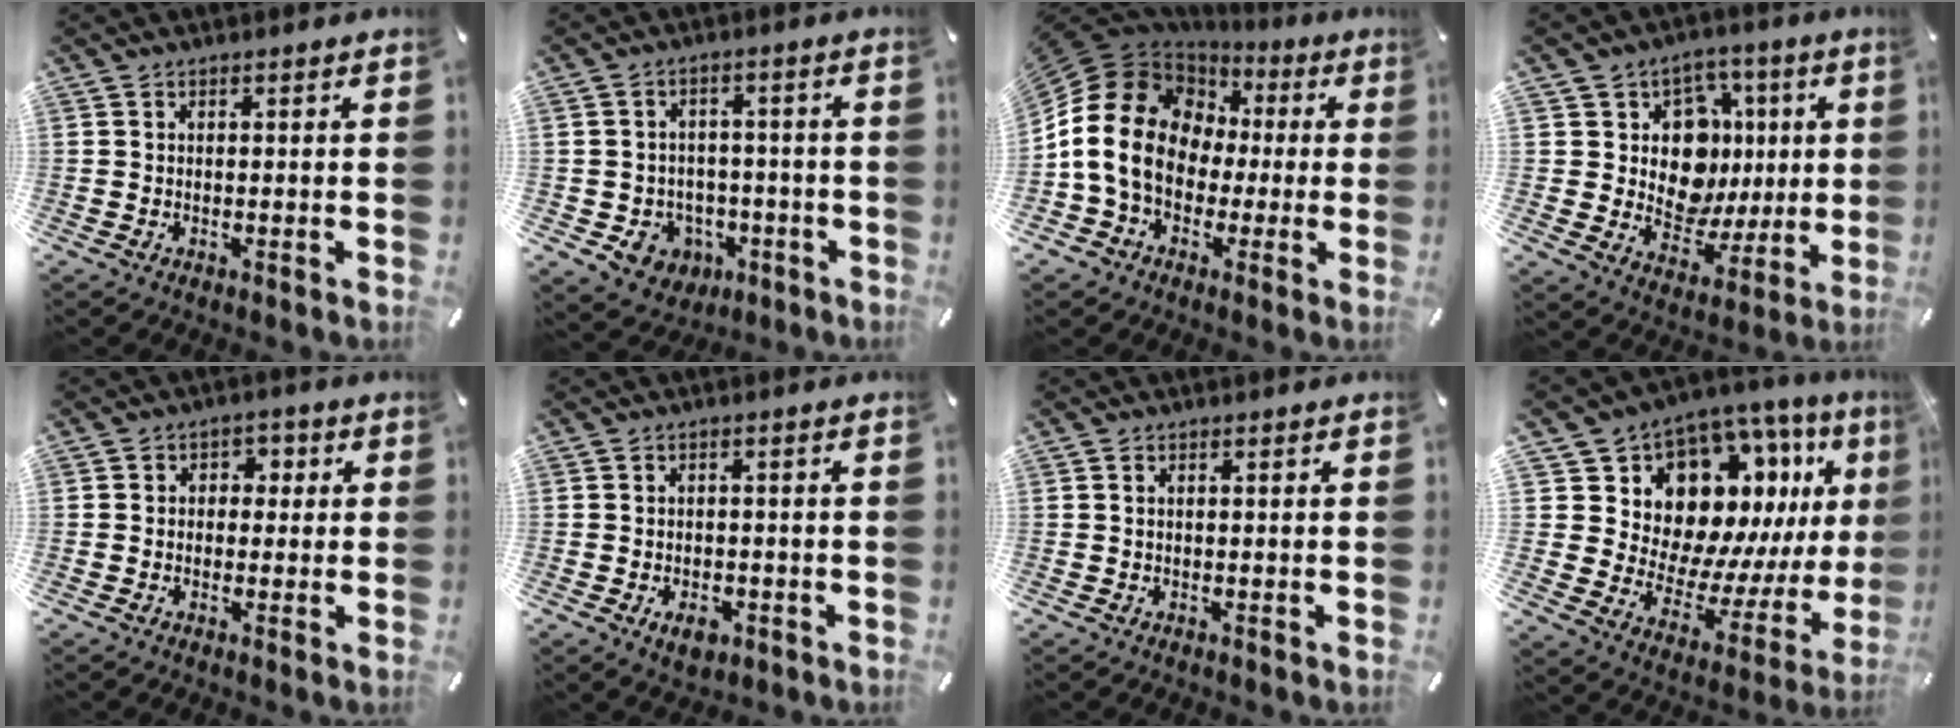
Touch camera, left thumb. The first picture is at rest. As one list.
[{"total": 7.1, "force": [-1.8, 6.7, 1.7], "torque": [-0.029, 0.009, -0.027]}, {"total": 18.6, "force": [-1.2, 15.5, 10.2], "torque": [-0.224, 0.017, -0.023]}, {"total": 14.8, "force": [2.7, 12.9, 6.8], "torque": [-0.093, -0.020, 0.060]}, {"total": 3.6, "force": [-0.9, 3.2, 1.3], "torque": [-0.019, 0.013, -0.022]}, {"total": 4.0, "force": [-1.8, 2.7, 2.4], "torque": [-0.044, 0.001, -0.036]}, {"total": 0.6, "force": [0.0, 0.4, 0.4], "torque": [-0.008, 0.003, -0.001]}, {"total": 14.8, "force": [8.7, 10.7, 5.4], "torque": [-0.079, -0.098, 0.174]}]